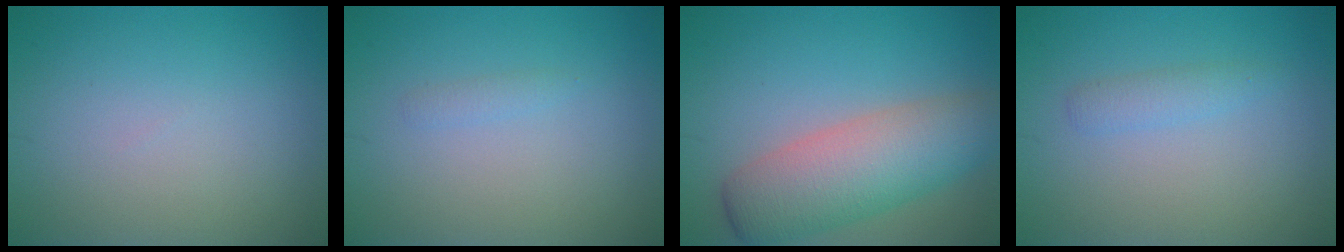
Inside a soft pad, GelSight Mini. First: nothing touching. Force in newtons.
{"total": 0.7, "press": 0.7, "slide": 0.1}
{"total": 7.2, "press": 7.2, "slide": 0.4}
{"total": 1.4, "press": 1.4, "slide": 0.1}